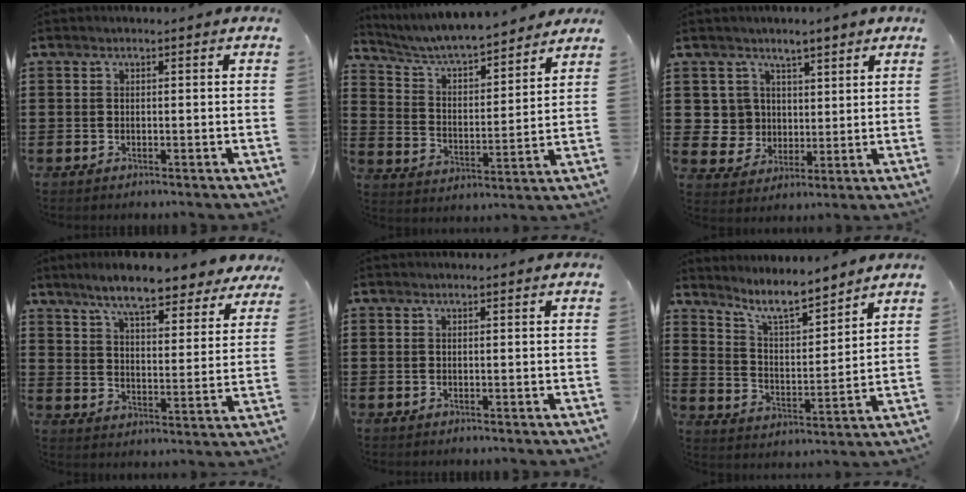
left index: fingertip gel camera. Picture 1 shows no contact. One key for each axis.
{"total": 5.7, "fx": 5.3, "fy": 0.8, "fz": 2.0, "tx": -0.063, "ty": -0.036, "tz": 0.086}
{"total": 6.3, "fx": 3.6, "fy": 5.2, "fz": -0.8, "tx": -0.019, "ty": -0.011, "tz": 0.070}
{"total": 8.3, "fx": 7.4, "fy": 1.0, "fz": 3.6, "tx": -0.098, "ty": -0.030, "tz": 0.133}
{"total": 0.0}
{"total": 8.0, "fx": 7.1, "fy": 0.9, "fz": 3.5, "tx": -0.084, "ty": -0.038, "tz": 0.126}